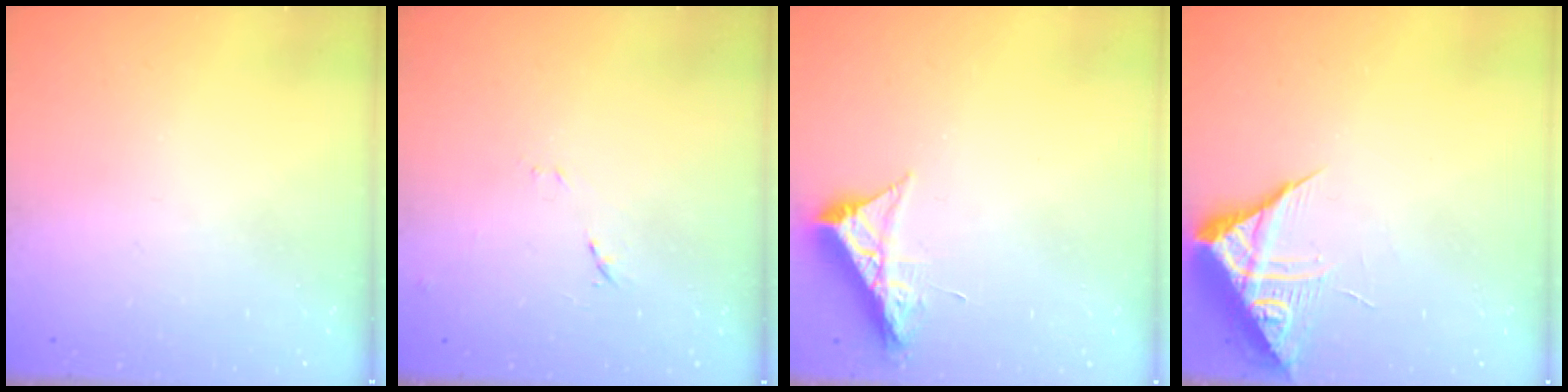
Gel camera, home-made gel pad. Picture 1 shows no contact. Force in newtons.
{"total": 7.1, "press": 7.1, "slide": 0.6}
{"total": 8.4, "press": 8.4, "slide": 0.4}
{"total": 8.2, "press": 8.2, "slide": 0.7}